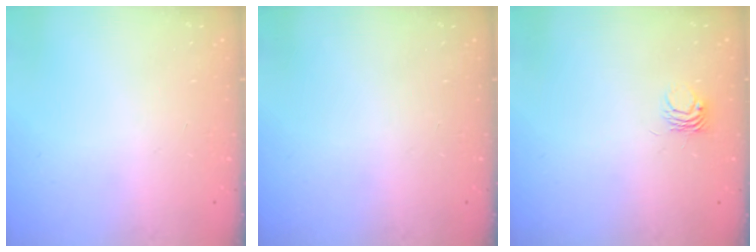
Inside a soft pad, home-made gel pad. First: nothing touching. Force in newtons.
{"total": 0.0}
{"total": 4.0, "press": 4.0, "slide": 0.0}